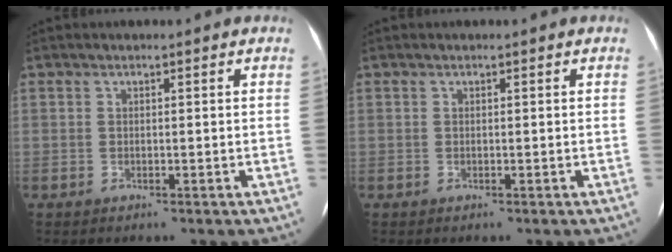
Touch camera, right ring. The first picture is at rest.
{"total": 0.0}